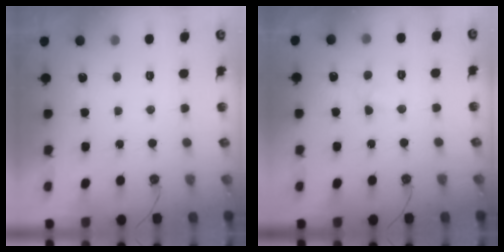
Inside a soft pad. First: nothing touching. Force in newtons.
{"total": 3.9, "press": 3.9, "slide": 0.5}